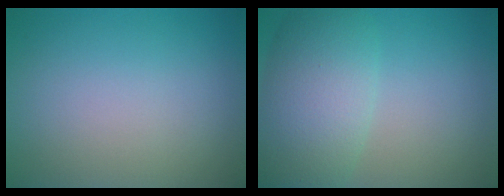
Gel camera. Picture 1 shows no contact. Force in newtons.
{"total": 6.9, "press": 6.9, "slide": 0.3}